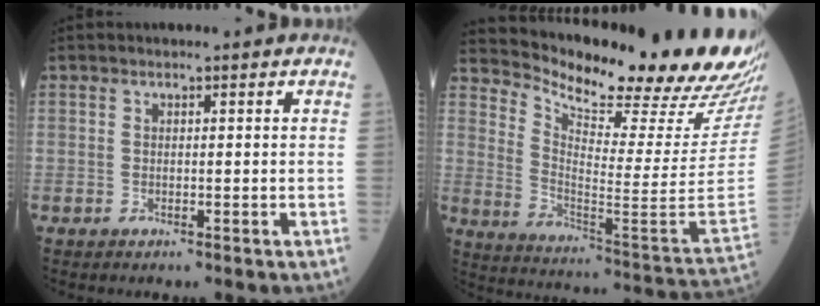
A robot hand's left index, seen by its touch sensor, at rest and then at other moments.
{"total": 26.7, "force": [23.8, 0.9, 12.1], "torque": [-0.205, -0.119, 0.322]}